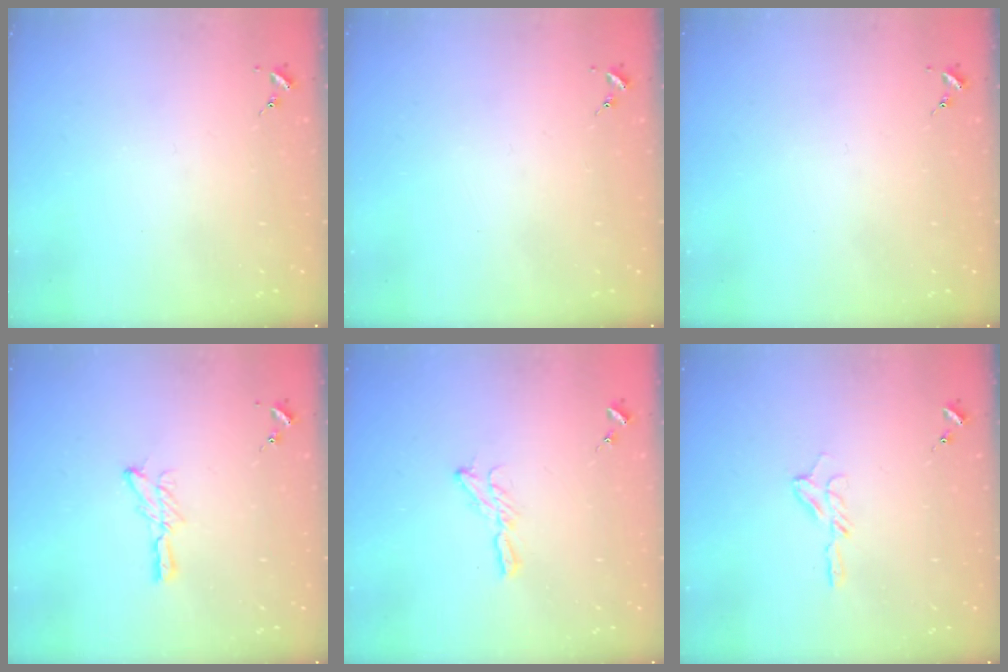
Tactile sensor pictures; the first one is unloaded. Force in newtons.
{"total": 0.0}
{"total": 0.0}
{"total": 6.1, "press": 6.0, "slide": 0.7}
{"total": 6.3, "press": 6.3, "slide": 0.3}
{"total": 6.9, "press": 6.9, "slide": 0.7}